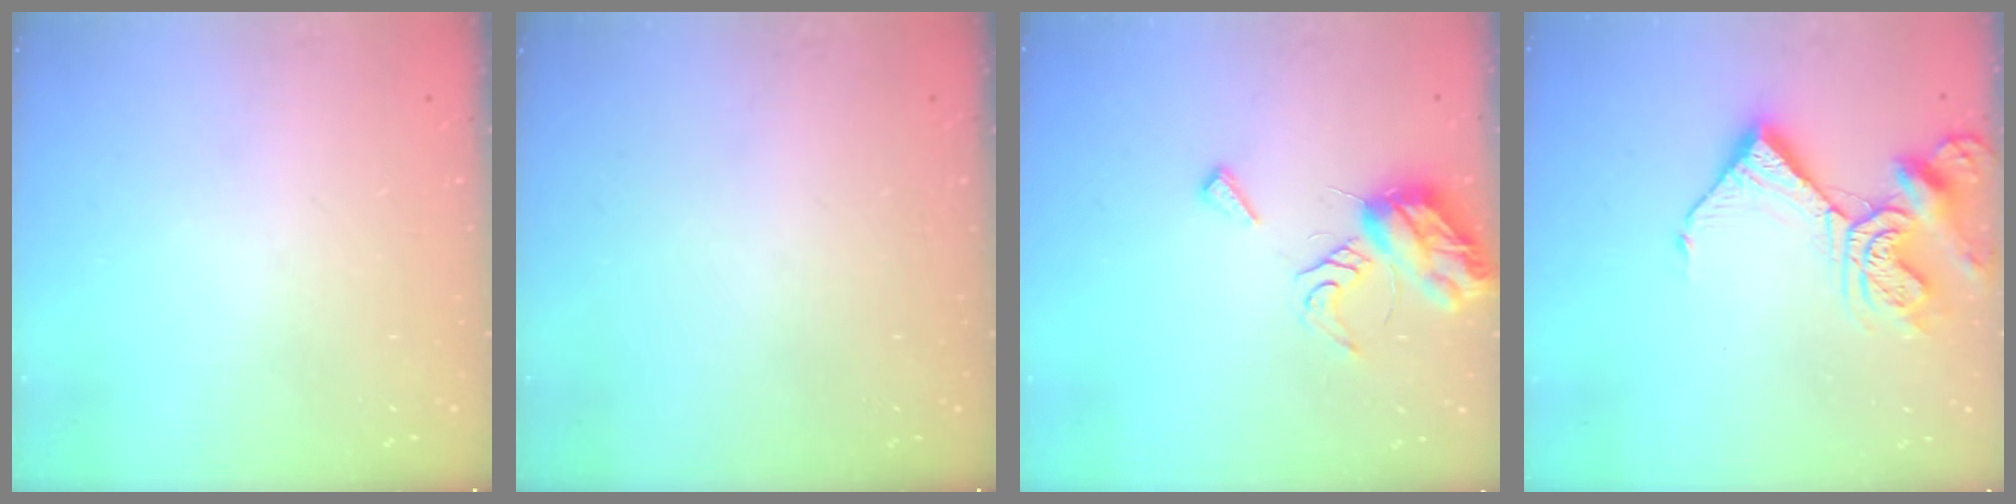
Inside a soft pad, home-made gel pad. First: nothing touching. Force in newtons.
{"total": 0.0}
{"total": 9.5, "press": 9.5, "slide": 0.6}
{"total": 12.4, "press": 12.3, "slide": 1.5}